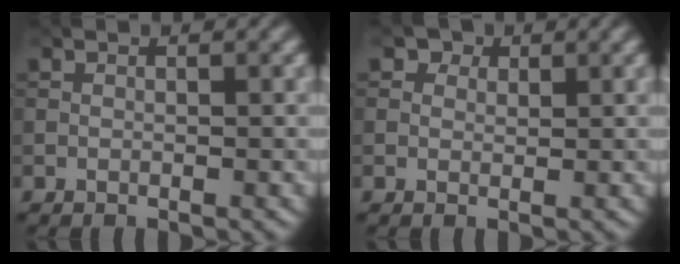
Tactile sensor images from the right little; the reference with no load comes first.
{"total": 2.4, "force": [1.6, 1.6, 0.9], "torque": [-0.015, -0.008, 0.017]}